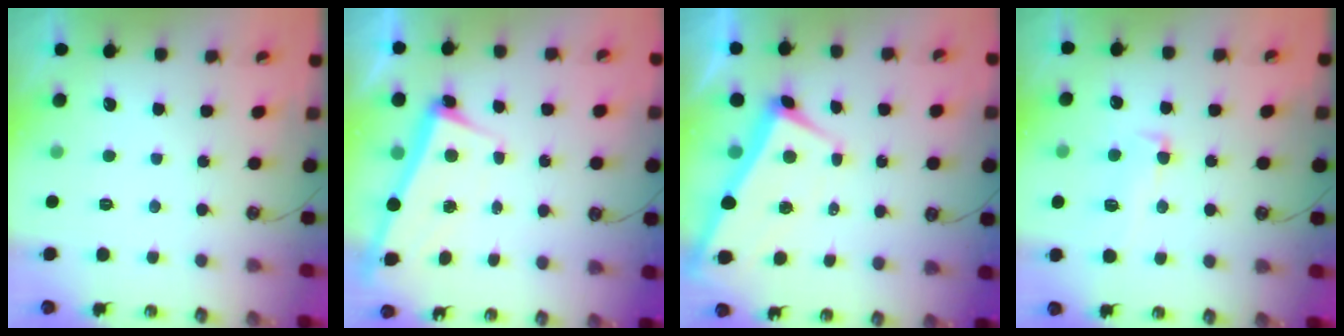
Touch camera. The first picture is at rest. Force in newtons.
{"total": 2.6, "press": 2.4, "slide": 1.0}
{"total": 1.6, "press": 1.4, "slide": 0.8}
{"total": 3.1, "press": 2.6, "slide": 1.6}